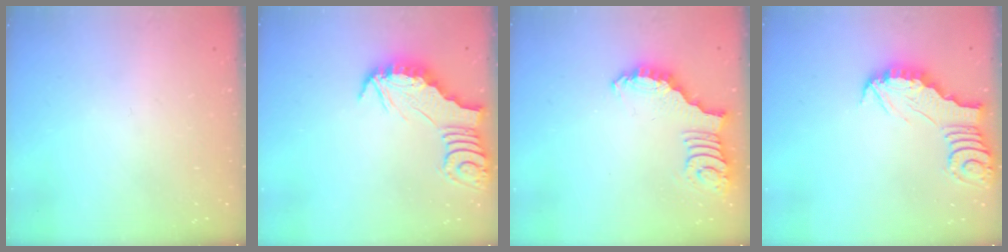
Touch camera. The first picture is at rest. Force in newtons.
{"total": 2.8, "press": 2.8, "slide": 0.3}
{"total": 2.5, "press": 2.5, "slide": 0.5}
{"total": 2.8, "press": 2.8, "slide": 0.2}